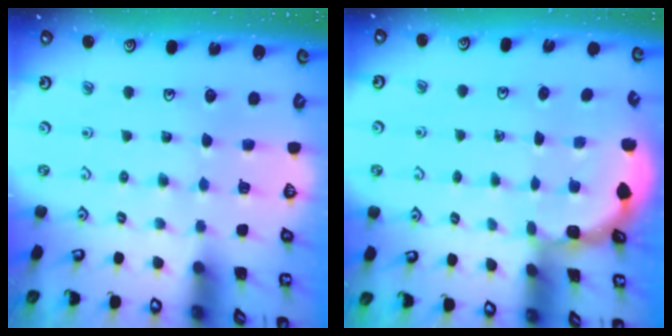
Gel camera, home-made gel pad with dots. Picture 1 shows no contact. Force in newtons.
{"total": 2.1, "press": 2.1, "slide": 0.2}